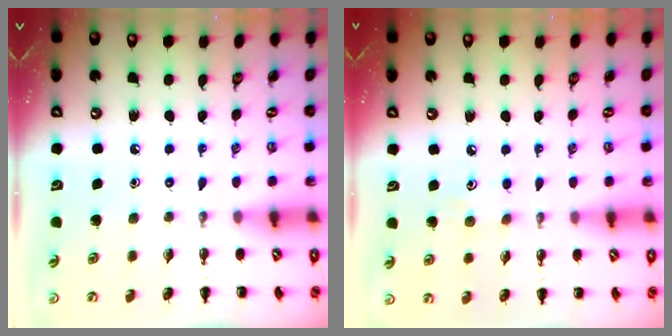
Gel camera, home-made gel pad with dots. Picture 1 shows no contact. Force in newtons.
{"total": 3.3, "press": 3.2, "slide": 0.6}